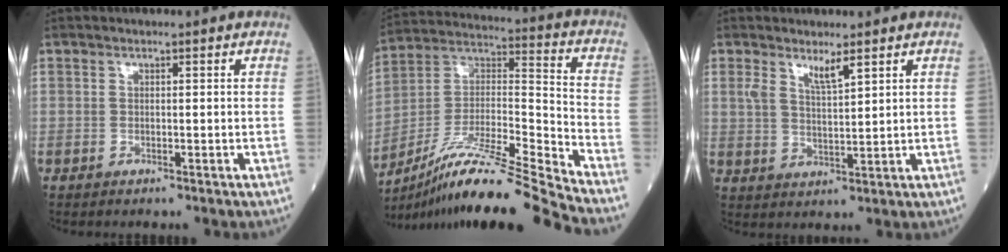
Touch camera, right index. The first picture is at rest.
{"total": 20.7, "force": [-17.2, -1.5, 11.4], "torque": [-0.219, -0.004, -0.314]}
{"total": 3.8, "force": [2.6, 0.6, 2.7], "torque": [-0.053, -0.003, 0.051]}